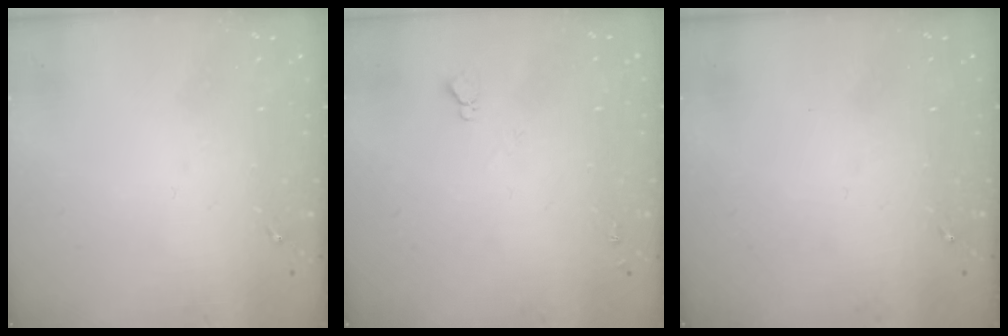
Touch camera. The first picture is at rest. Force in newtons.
{"total": 4.4, "press": 4.3, "slide": 0.6}
{"total": 0.0}